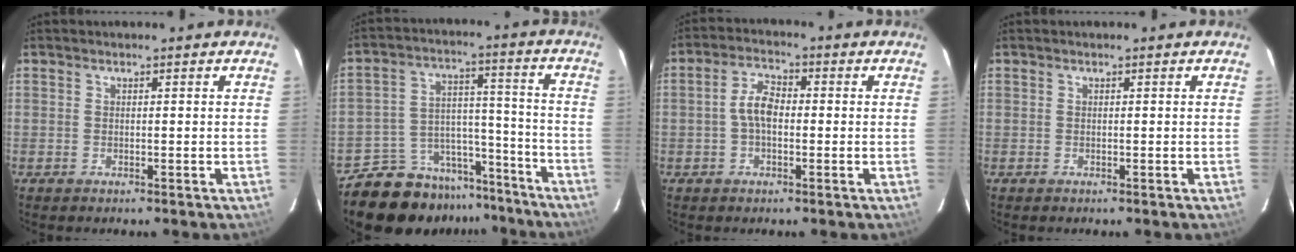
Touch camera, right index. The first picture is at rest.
{"total": 14.4, "force": [-12.1, 7.5, 2.2], "torque": [-0.046, 0.062, -0.169]}
{"total": 5.1, "force": [-0.4, 2.9, 4.2], "torque": [-0.085, 0.015, -0.007]}
{"total": 0.0}